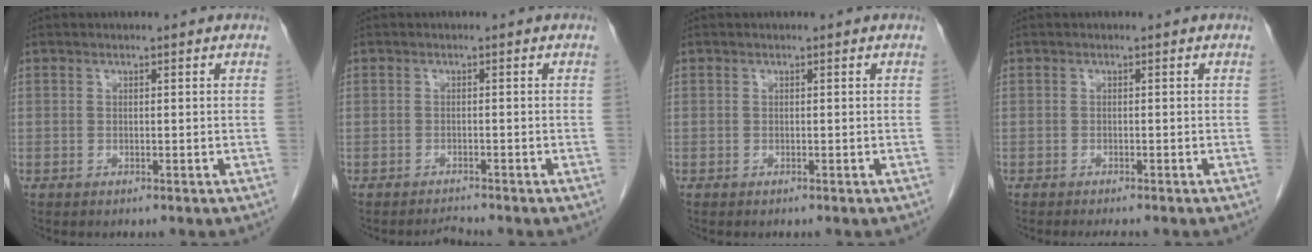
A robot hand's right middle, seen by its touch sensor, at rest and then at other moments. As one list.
[{"total": 1.2, "force": [-1.2, -0.3, -0.1], "torque": [-0.002, -0.012, -0.016]}, {"total": 0.0}, {"total": 2.7, "force": [-2.3, 0.4, 1.3], "torque": [-0.016, -0.007, -0.028]}]